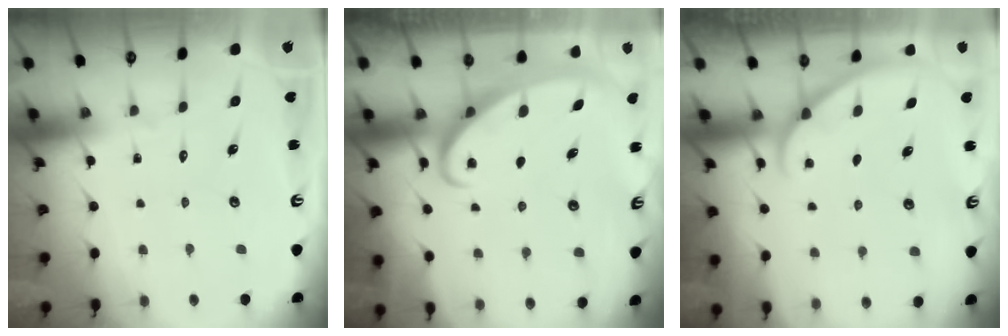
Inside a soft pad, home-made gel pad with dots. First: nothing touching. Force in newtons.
{"total": 2.6, "press": 2.5, "slide": 0.3}
{"total": 1.7, "press": 1.7, "slide": 0.2}